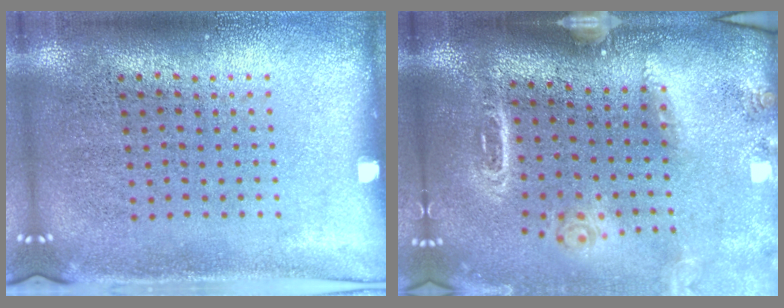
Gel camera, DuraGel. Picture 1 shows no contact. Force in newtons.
{"total": 1.9, "press": 1.7, "slide": 0.9}